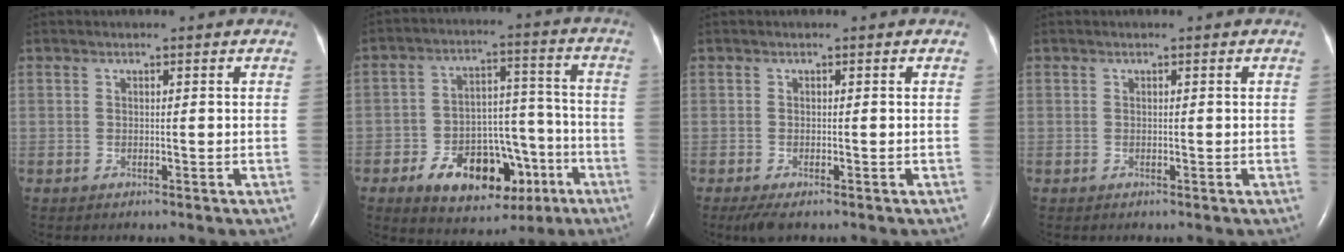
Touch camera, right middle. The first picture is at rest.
{"total": 14.8, "force": [-7.2, 8.2, 10.1], "torque": [-0.148, 0.024, -0.097]}
{"total": 2.7, "force": [-1.8, 0.8, 1.8], "torque": [-0.039, -0.008, -0.029]}
{"total": 0.0}